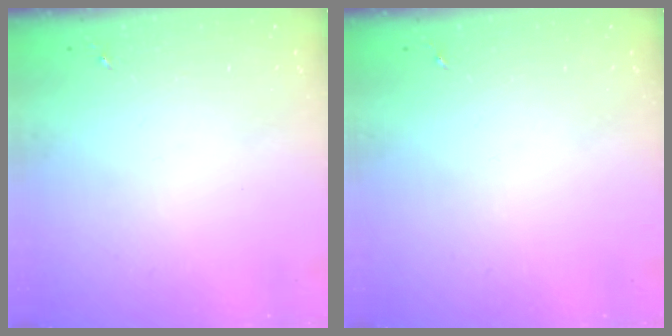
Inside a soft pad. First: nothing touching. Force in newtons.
{"total": 0.0}